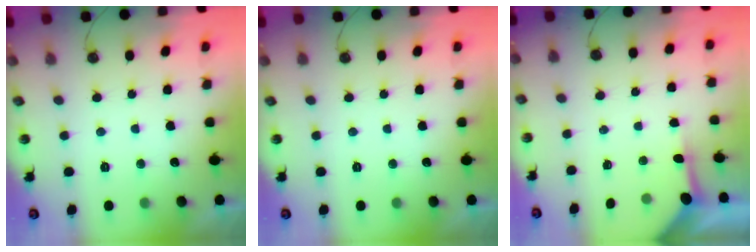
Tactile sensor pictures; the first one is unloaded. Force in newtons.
{"total": 0.0}
{"total": 3.8, "press": 3.7, "slide": 0.4}